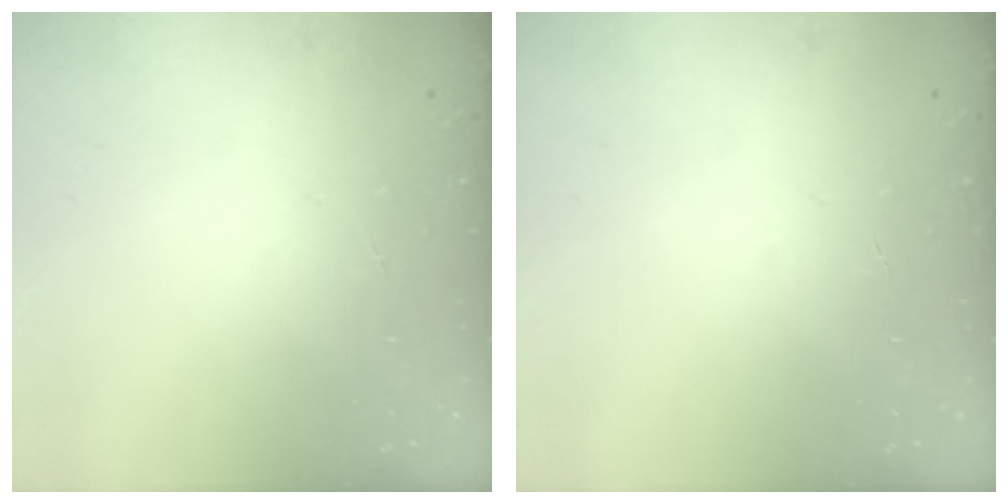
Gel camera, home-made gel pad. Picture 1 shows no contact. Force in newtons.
{"total": 0.0}